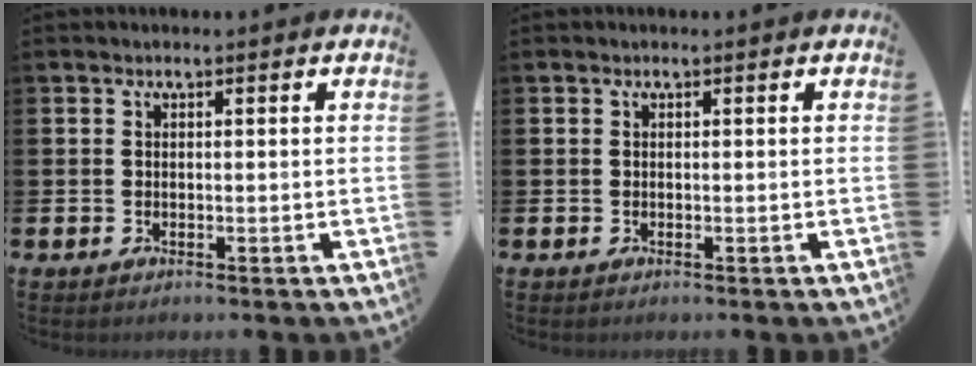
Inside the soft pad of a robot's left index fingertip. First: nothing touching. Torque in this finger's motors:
{"motor_torque": [0.00, 0.00, 0.00, 0.00]}